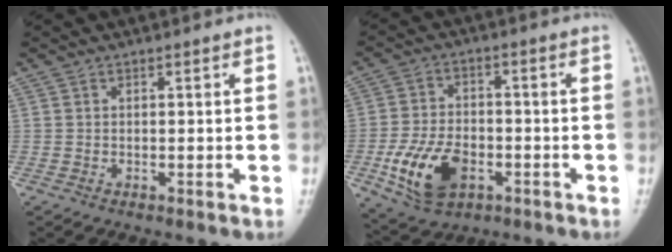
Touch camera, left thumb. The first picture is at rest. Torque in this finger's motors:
{"motor_torque": [-0.90, 1.40, 0.27, 0.24, 0.12]}